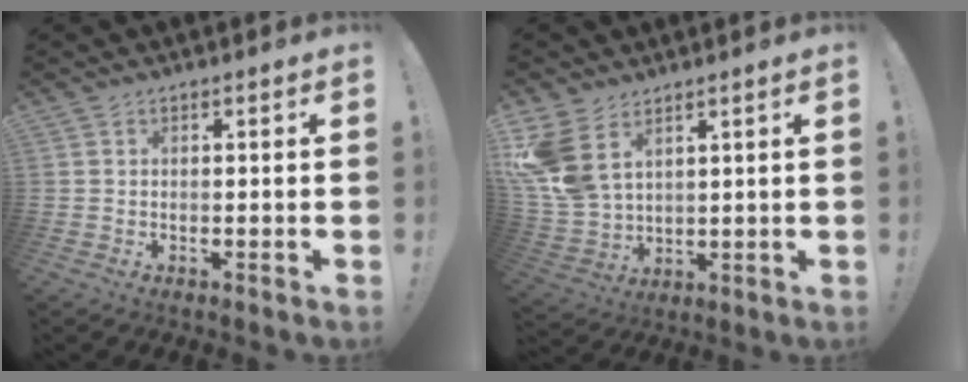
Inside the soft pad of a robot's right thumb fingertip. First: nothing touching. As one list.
[{"total": 11.5, "force": [5.6, 7.3, 6.9], "torque": [-0.140, -0.029, 0.113]}]